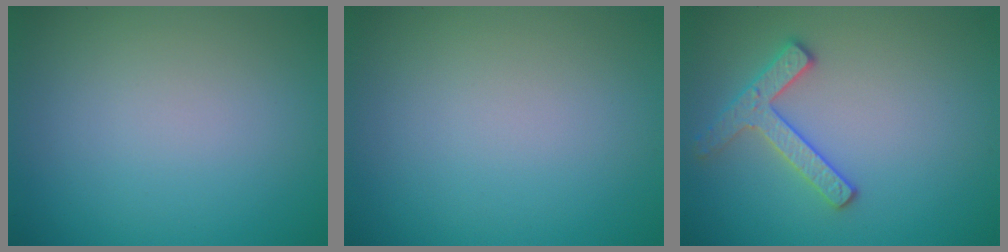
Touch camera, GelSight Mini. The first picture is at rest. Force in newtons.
{"total": 0.0}
{"total": 2.5, "press": 2.5, "slide": 0.4}